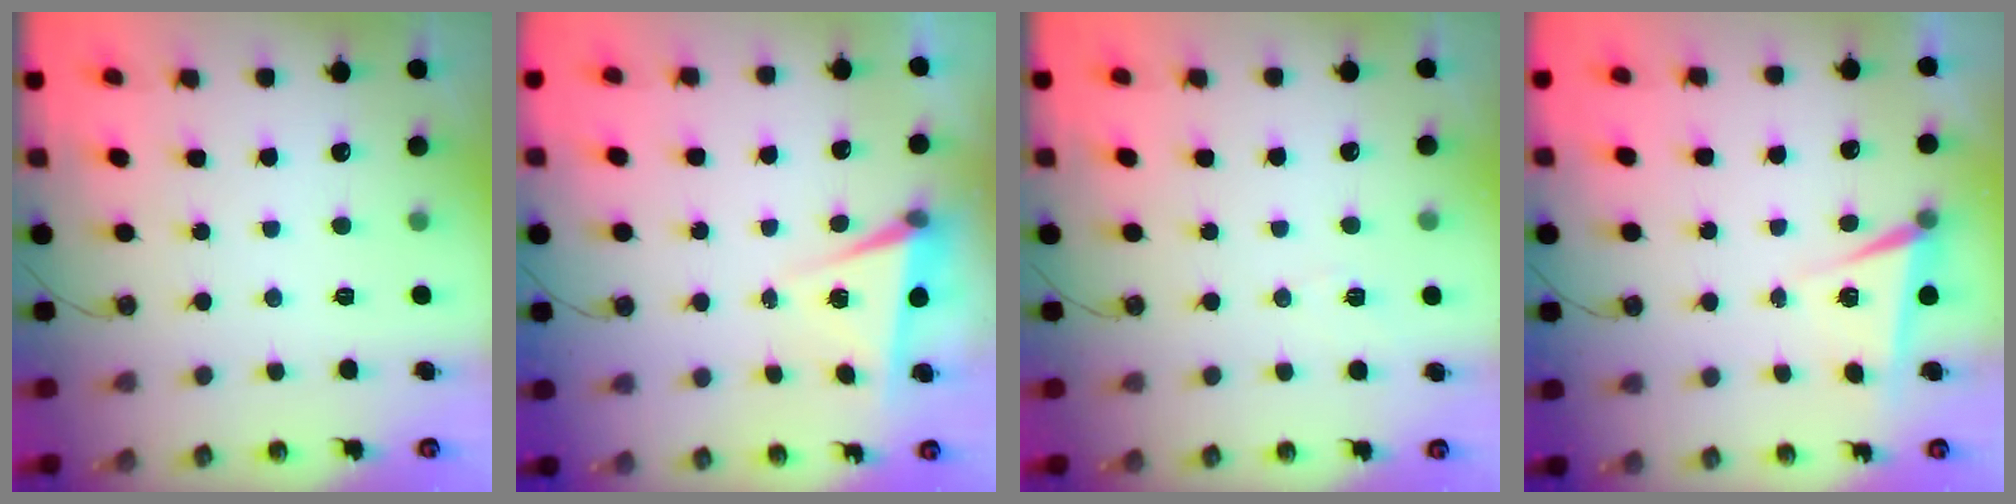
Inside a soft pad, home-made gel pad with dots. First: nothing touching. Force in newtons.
{"total": 5.3, "press": 4.0, "slide": 3.6}
{"total": 2.7, "press": 2.3, "slide": 1.4}
{"total": 5.9, "press": 4.4, "slide": 3.8}